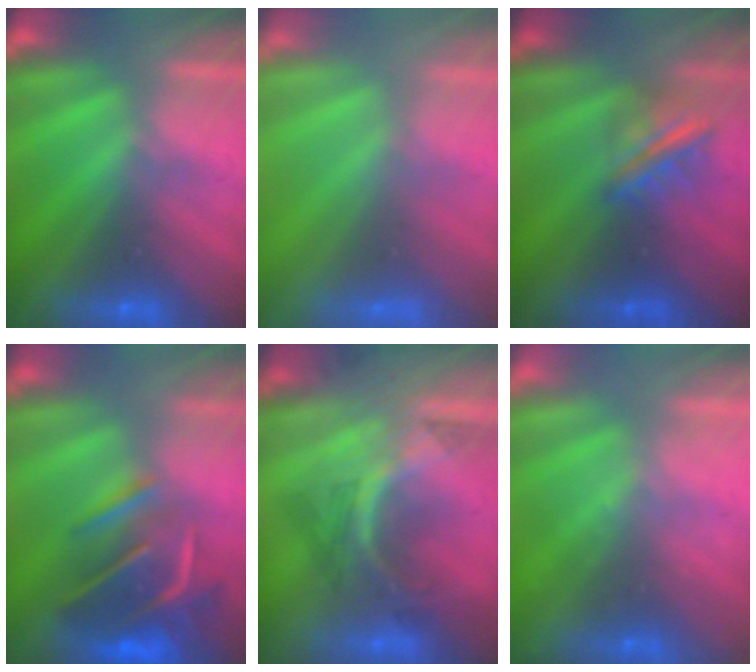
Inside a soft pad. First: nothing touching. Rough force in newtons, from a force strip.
{"total": 3.3}
{"total": 2.9}
{"total": 7.8}
{"total": 3.2}
{"total": 2.4}